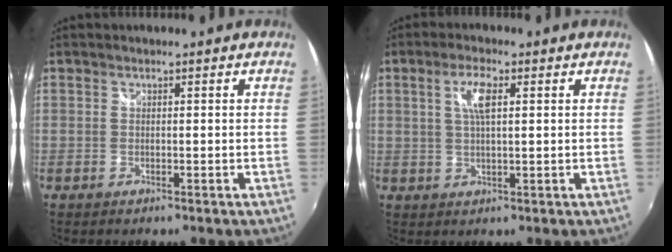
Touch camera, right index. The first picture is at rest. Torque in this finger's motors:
{"motor_torque": [0.14, -0.04, 0.20, 0.09]}